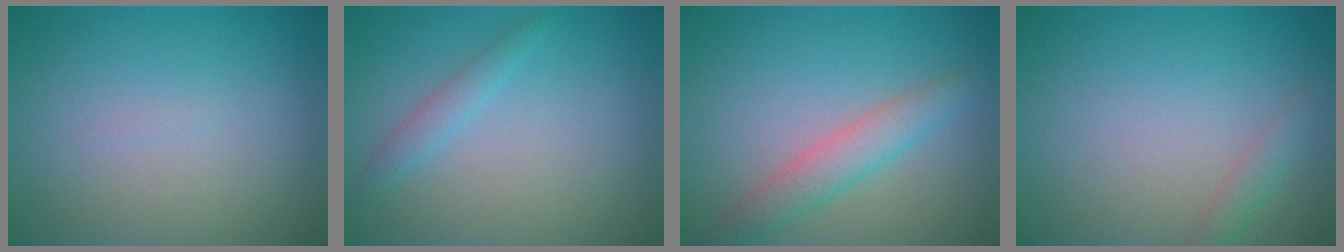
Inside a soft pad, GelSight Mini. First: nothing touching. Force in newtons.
{"total": 1.5, "press": 1.5, "slide": 0.1}
{"total": 2.4, "press": 2.4, "slide": 0.2}
{"total": 1.4, "press": 1.4, "slide": 0.0}